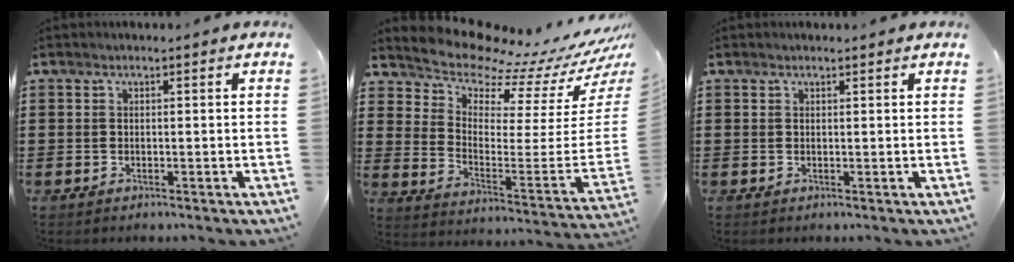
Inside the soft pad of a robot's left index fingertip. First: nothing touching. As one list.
[{"total": 8.0, "force": [7.7, 1.4, 1.6], "torque": [-0.046, -0.099, 0.123]}, {"total": 0.5, "force": [0.5, 0.1, 0.2], "torque": [-0.004, 0.000, 0.010]}]